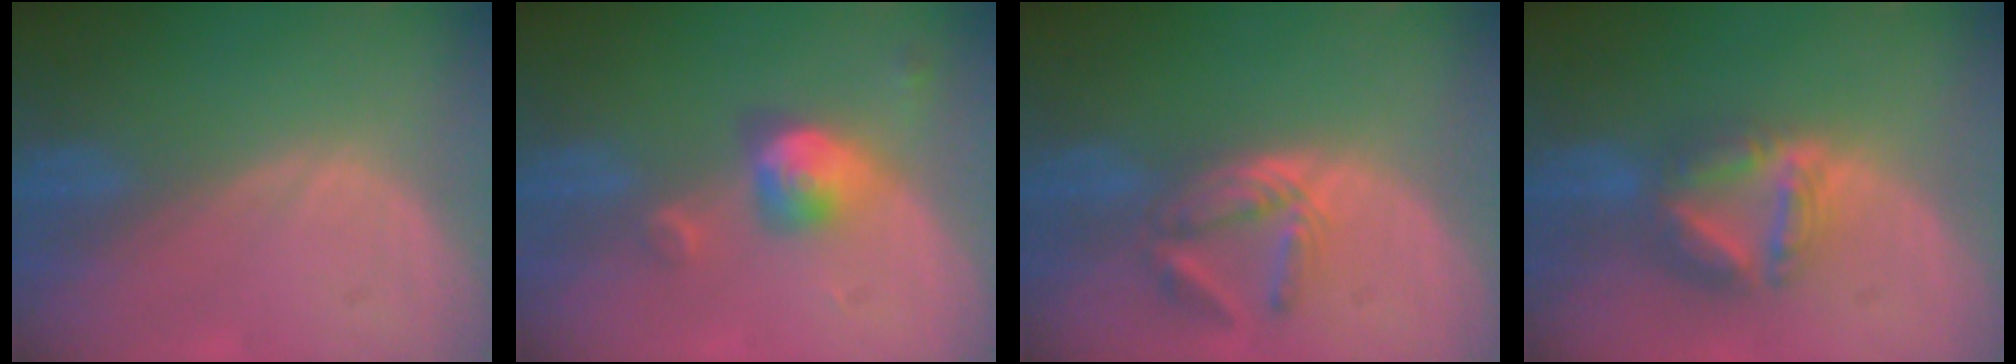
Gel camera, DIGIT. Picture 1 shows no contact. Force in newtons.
{"total": 5.1, "press": 4.7, "slide": 2.1}
{"total": 5.8, "press": 5.2, "slide": 2.6}
{"total": 7.8, "press": 6.8, "slide": 3.8}